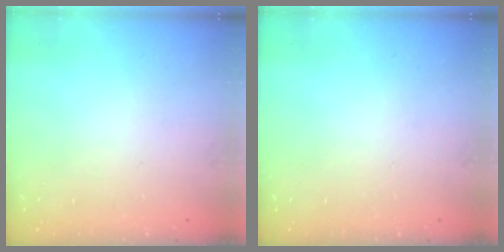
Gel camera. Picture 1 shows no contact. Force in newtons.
{"total": 0.0}